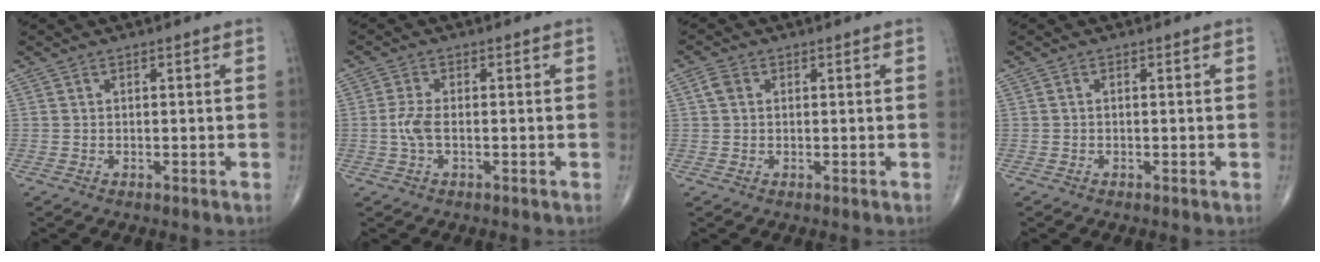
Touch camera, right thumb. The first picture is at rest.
{"total": 3.3, "force": [-0.5, 1.4, 3.0], "torque": [-0.077, 0.004, -0.013]}
{"total": 2.2, "force": [0.5, 1.7, 1.3], "torque": [-0.025, 0.007, 0.009]}
{"total": 0.0}